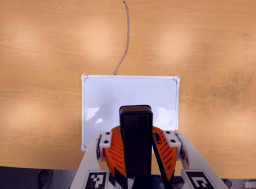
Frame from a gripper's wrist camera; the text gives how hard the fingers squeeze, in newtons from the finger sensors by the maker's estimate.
{"total": 9.6, "left": 9.8, "right": 9.3}